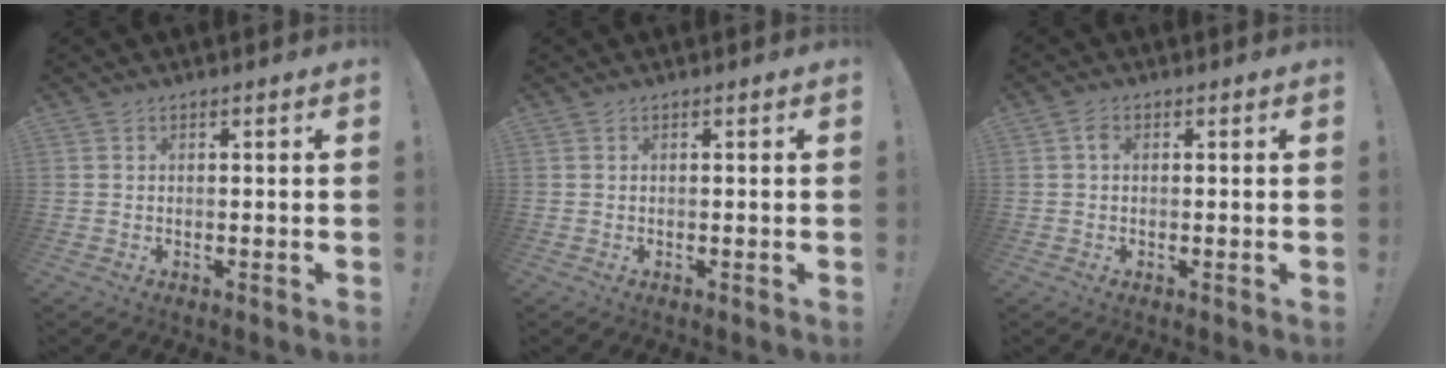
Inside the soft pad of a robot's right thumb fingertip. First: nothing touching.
{"total": 0.0}
{"total": 1.8, "force": [0.3, 1.2, 1.3], "torque": [-0.030, 0.006, 0.005]}